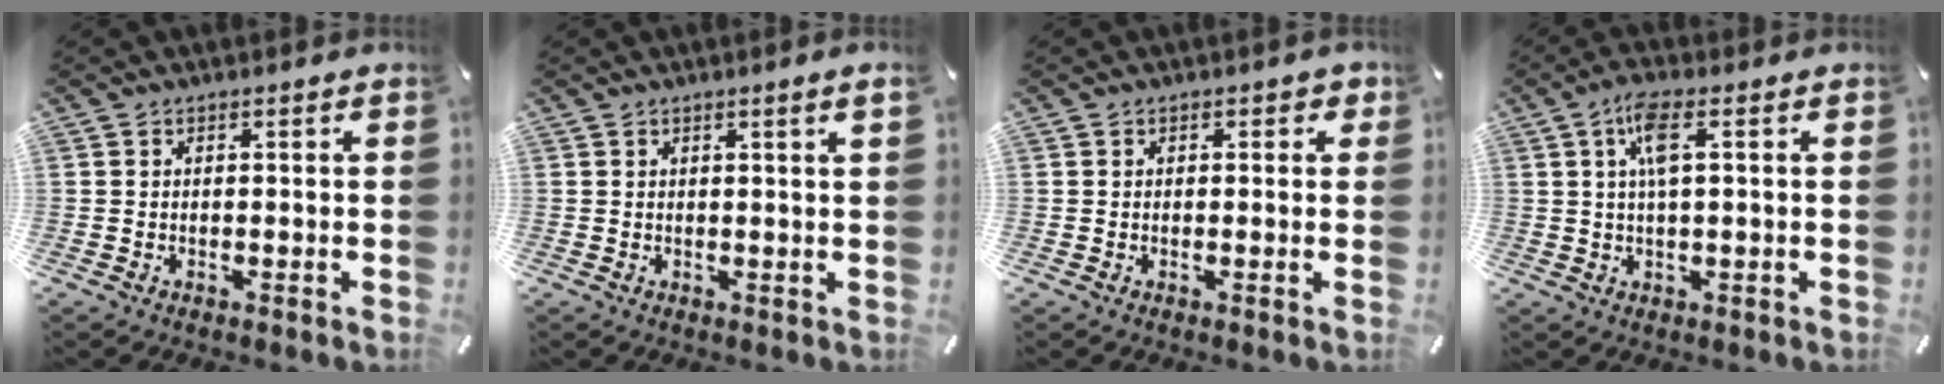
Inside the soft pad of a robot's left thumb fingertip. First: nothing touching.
{"total": 1.7, "force": [0.7, -0.1, 1.5], "torque": [-0.028, -0.002, 0.012]}
{"total": 1.2, "force": [0.2, 0.8, 0.8], "torque": [-0.007, 0.003, 0.000]}
{"total": 6.5, "force": [1.6, 2.1, 5.9], "torque": [-0.117, 0.007, 0.028]}